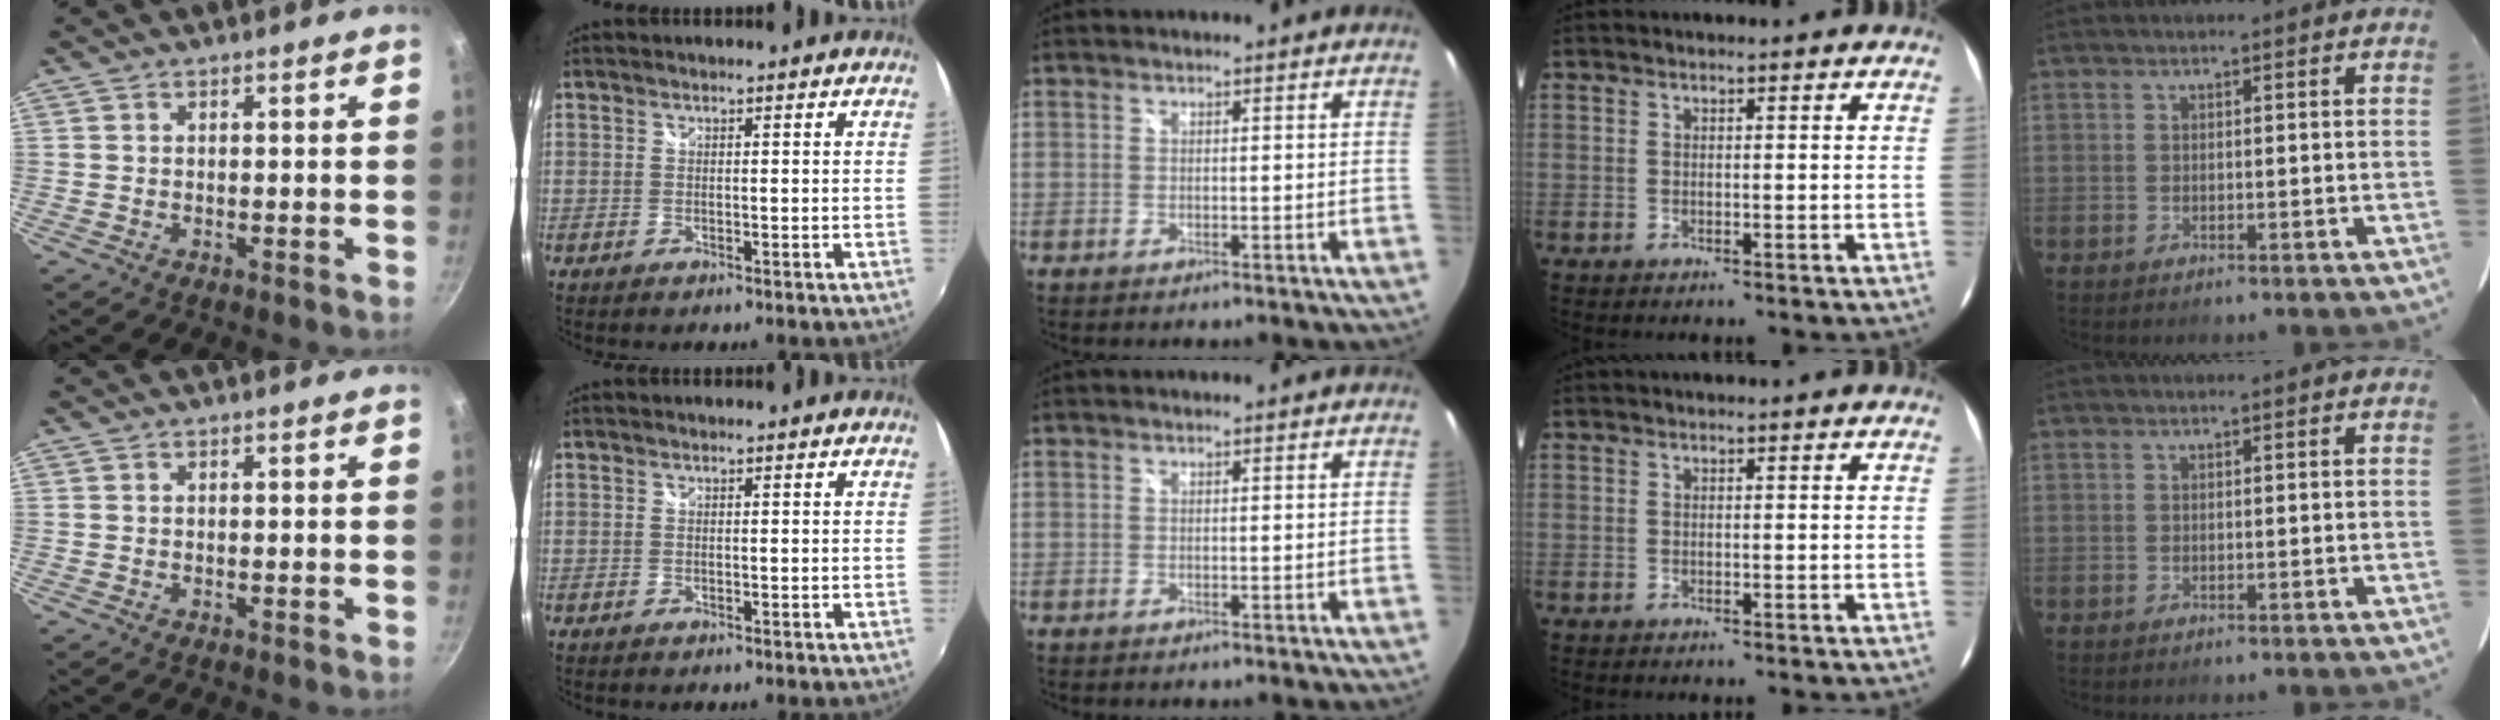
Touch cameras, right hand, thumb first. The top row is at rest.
{}